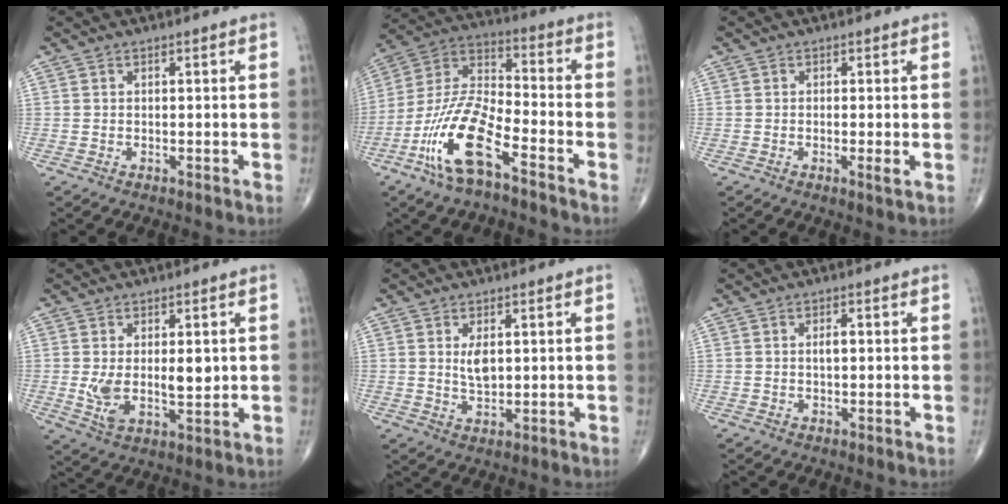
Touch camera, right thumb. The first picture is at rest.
{"total": 13.8, "force": [-7.4, 4.5, 10.7], "torque": [-0.224, 0.052, -0.149]}
{"total": 1.5, "force": [-0.2, 0.1, 1.5], "torque": [-0.029, -0.006, -0.007]}
{"total": 8.4, "force": [0.6, 4.2, 7.3], "torque": [-0.115, -0.015, 0.021]}
{"total": 3.8, "force": [0.9, 1.9, 3.2], "torque": [-0.052, -0.011, 0.021]}
{"total": 1.7, "force": [0.1, 0.7, 1.5], "torque": [-0.024, 0.002, 0.001]}